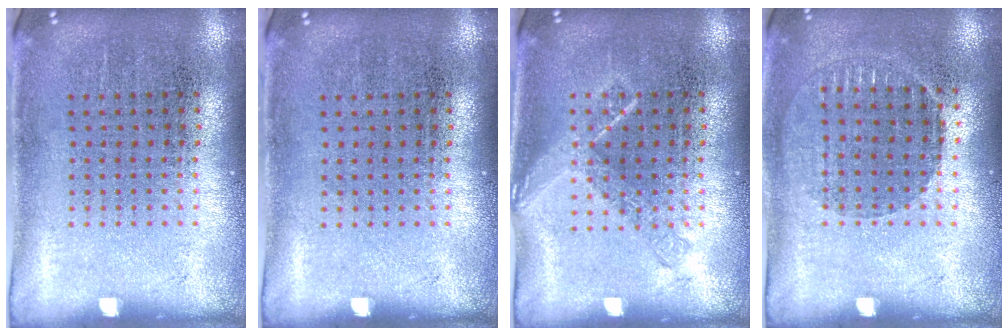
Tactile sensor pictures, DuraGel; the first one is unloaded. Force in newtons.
{"total": 0.0}
{"total": 1.1, "press": 1.0, "slide": 0.2}
{"total": 0.9, "press": 0.9, "slide": 0.2}